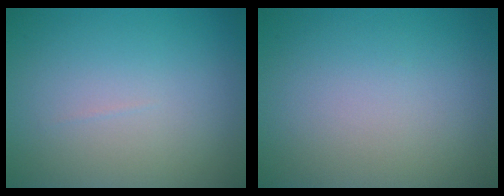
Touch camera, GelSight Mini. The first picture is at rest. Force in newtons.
{"total": 0.0}